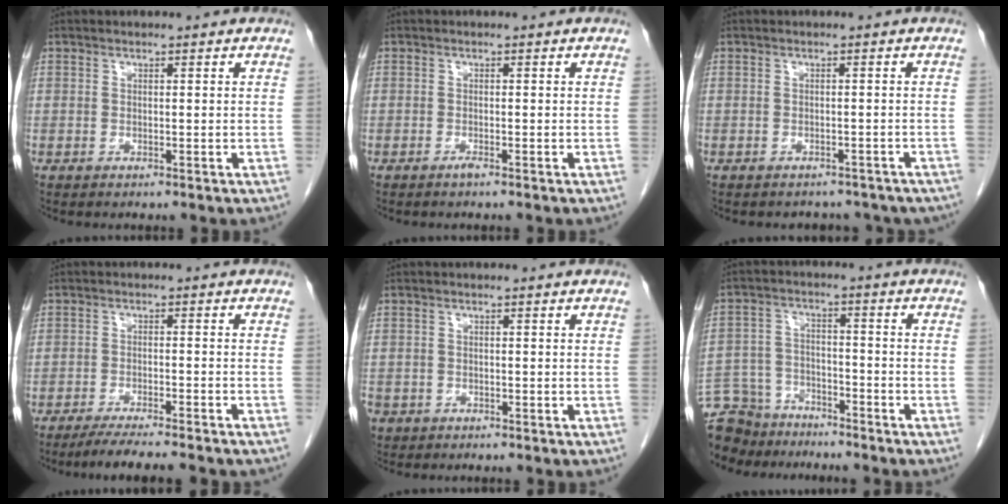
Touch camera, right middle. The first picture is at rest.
{"total": 0.7, "force": [-0.6, -0.1, 0.4], "torque": [-0.011, -0.001, -0.011]}
{"total": 7.1, "force": [-6.2, 3.2, 1.3], "torque": [-0.009, 0.003, -0.060]}
{"total": 9.0, "force": [-7.8, 0.2, 4.5], "torque": [-0.055, -0.018, -0.119]}
{"total": 3.3, "force": [-2.2, 2.4, 0.7], "torque": [-0.020, -0.001, -0.038]}
{"total": 14.7, "force": [-12.8, 6.7, 3.1], "torque": [-0.083, 0.019, -0.203]}